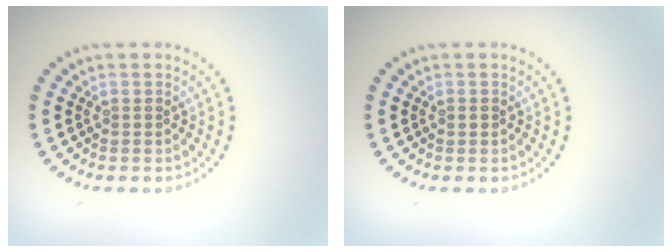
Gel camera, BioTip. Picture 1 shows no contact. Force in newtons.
{"total": 0.9, "press": 0.9, "slide": 0.0}